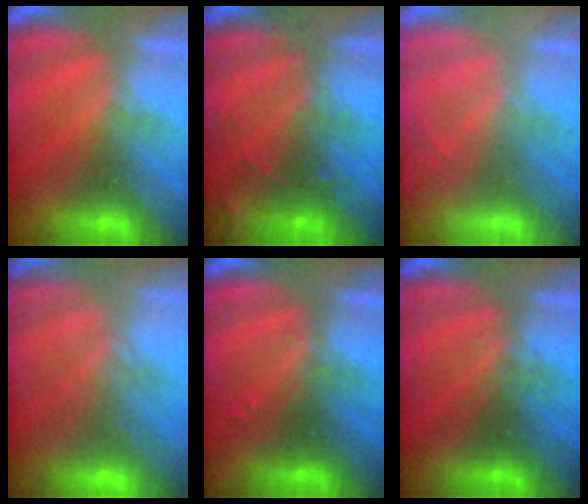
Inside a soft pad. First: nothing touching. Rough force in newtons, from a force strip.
{"total": 9.4}
{"total": 2.0}
{"total": 5.9}
{"total": 2.8}
{"total": 2.9}